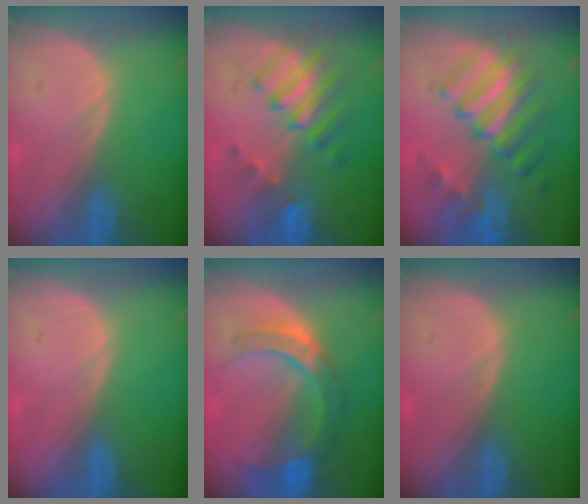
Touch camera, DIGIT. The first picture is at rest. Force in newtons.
{"total": 7.4, "press": 6.8, "slide": 3.0}
{"total": 9.6, "press": 8.3, "slide": 4.7}
{"total": 0.0}
{"total": 7.4, "press": 7.3, "slide": 1.0}
{"total": 0.0}